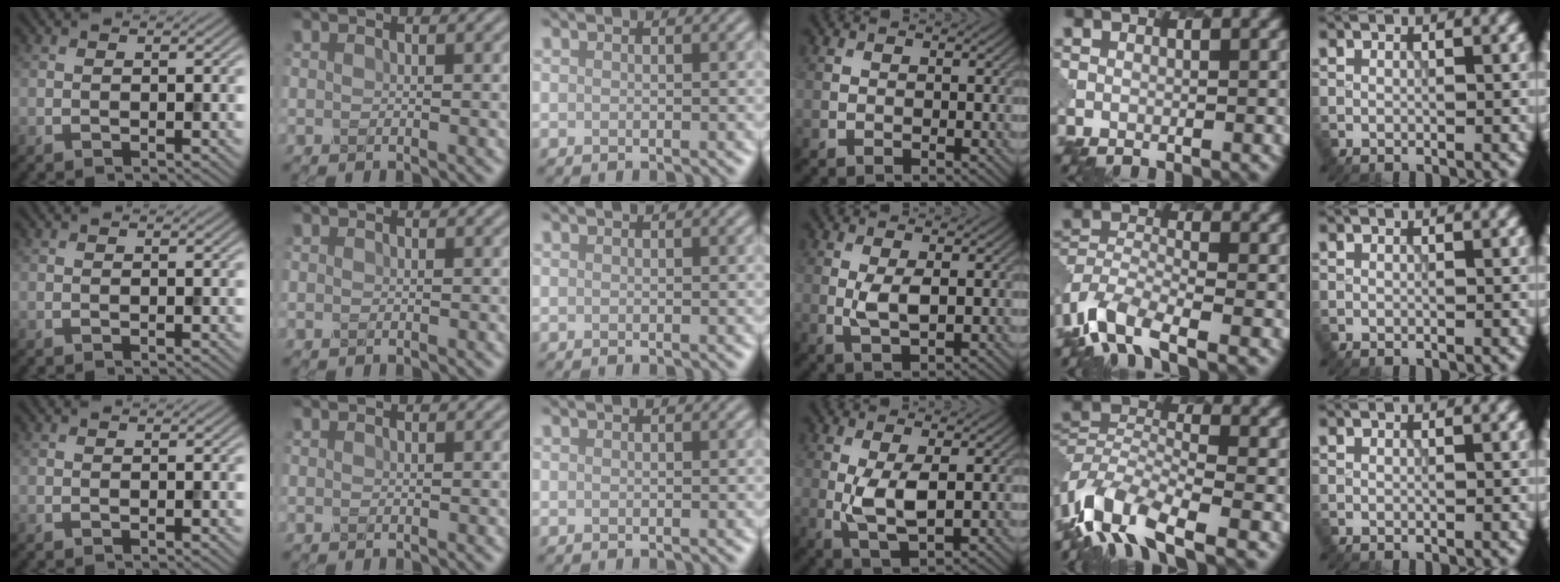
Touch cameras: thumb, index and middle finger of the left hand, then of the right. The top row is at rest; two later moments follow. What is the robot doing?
{"motion": "extract", "object": "pen bag"}